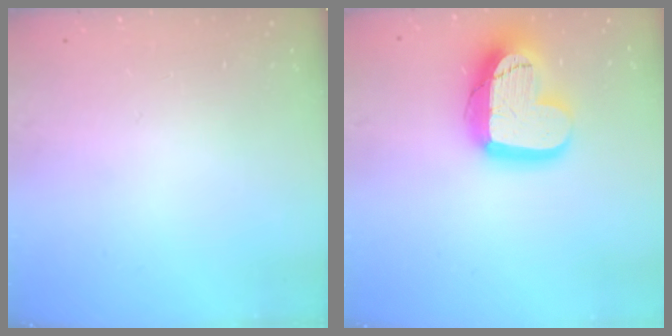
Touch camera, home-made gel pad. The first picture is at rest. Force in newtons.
{"total": 19.5, "press": 19.4, "slide": 1.4}